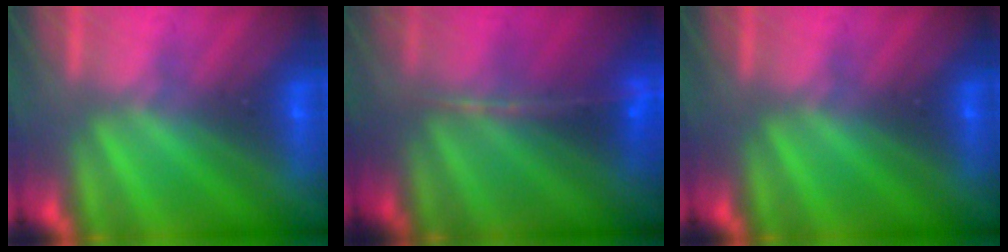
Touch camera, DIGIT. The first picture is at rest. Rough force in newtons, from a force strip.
{"total": 1.2}
{"total": 0.0}